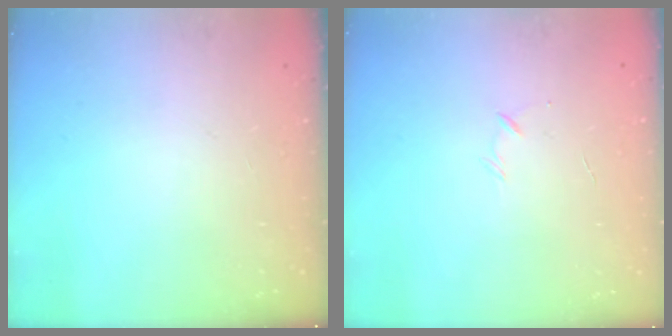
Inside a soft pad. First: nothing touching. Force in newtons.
{"total": 4.4, "press": 4.3, "slide": 1.1}